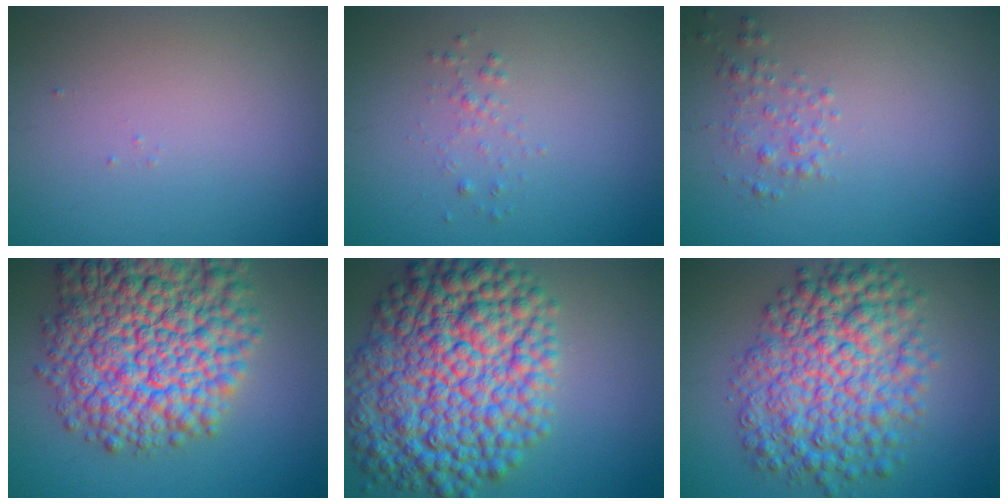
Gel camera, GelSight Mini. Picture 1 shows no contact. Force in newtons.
{"total": 0.9, "press": 0.9, "slide": 0.0}
{"total": 1.4, "press": 1.4, "slide": 0.0}
{"total": 14.5, "press": 14.5, "slide": 0.5}
{"total": 13.8, "press": 13.8, "slide": 0.1}
{"total": 9.3, "press": 9.3, "slide": 0.1}